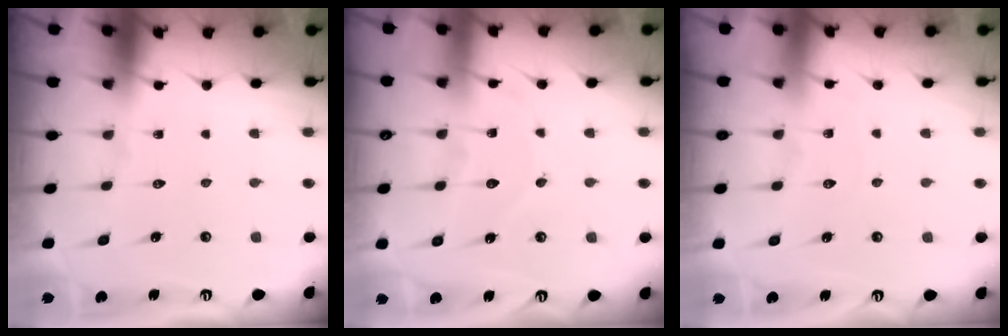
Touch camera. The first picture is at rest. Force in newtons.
{"total": 6.6, "press": 6.6, "slide": 0.7}
{"total": 2.9, "press": 2.9, "slide": 0.4}